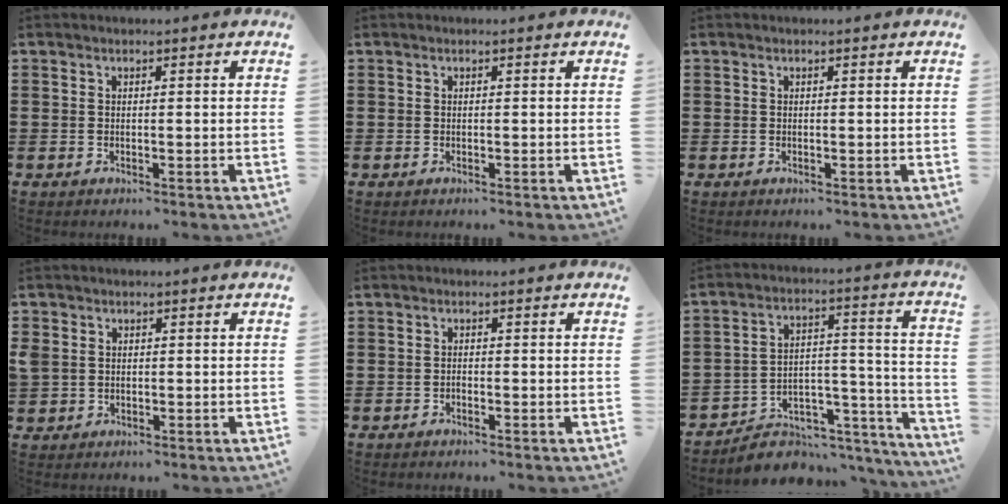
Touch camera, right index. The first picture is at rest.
{"total": 0.0}
{"total": 0.0}
{"total": 1.8, "force": [0.0, 1.6, 0.7], "torque": [-0.028, 0.004, -0.004]}
{"total": 0.7, "force": [-0.5, 0.4, 0.3], "torque": [-0.006, 0.000, -0.010]}
{"total": 6.2, "force": [-5.2, 3.1, 1.1], "torque": [-0.021, 0.012, -0.099]}